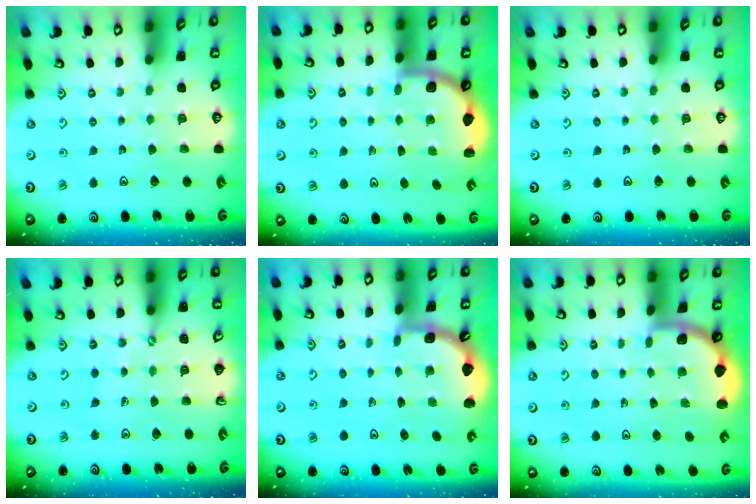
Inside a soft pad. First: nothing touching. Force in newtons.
{"total": 2.6, "press": 2.6, "slide": 0.4}
{"total": 0.0}
{"total": 1.4, "press": 1.3, "slide": 0.1}
{"total": 1.9, "press": 1.9, "slide": 0.3}
{"total": 1.7, "press": 1.7, "slide": 0.1}